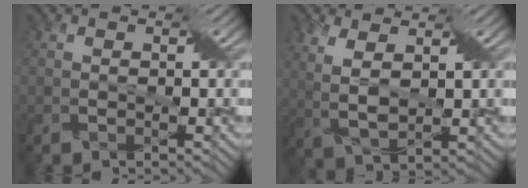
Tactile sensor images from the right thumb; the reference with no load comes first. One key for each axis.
{"total": 5.1, "fx": 2.3, "fy": 1.9, "fz": 4.1, "tx": -0.103, "ty": 0.003, "tz": 0.049}